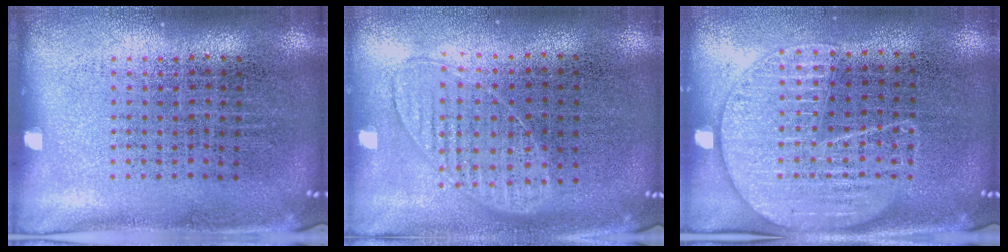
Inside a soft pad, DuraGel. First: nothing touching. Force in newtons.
{"total": 0.9, "press": 0.9, "slide": 0.4}
{"total": 1.8, "press": 1.6, "slide": 0.8}